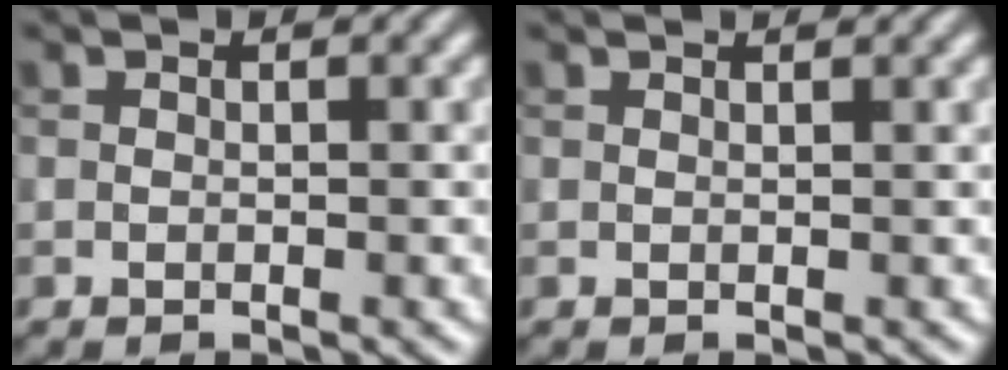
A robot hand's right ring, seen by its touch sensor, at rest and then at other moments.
{"total": 1.2, "force": [1.1, 0.2, 0.4], "torque": [-0.008, -0.001, 0.007]}